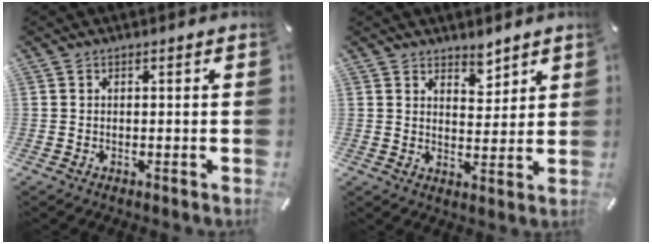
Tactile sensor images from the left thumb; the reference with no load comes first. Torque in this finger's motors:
{"motor_torque": [0.36, -0.41, -0.04, 0.09, -0.08]}